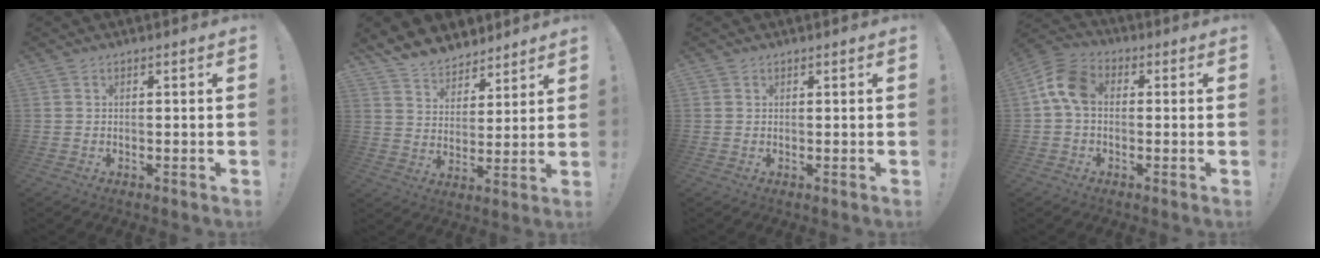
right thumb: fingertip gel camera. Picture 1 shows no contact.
{"total": 8.6, "force": [7.2, 4.6, 0.8], "torque": [-0.028, -0.064, 0.143]}
{"total": 0.9, "force": [0.7, 0.5, 0.0], "torque": [0.001, -0.001, 0.013]}
{"total": 9.4, "force": [0.8, 6.2, 7.0], "torque": [-0.141, 0.013, 0.020]}